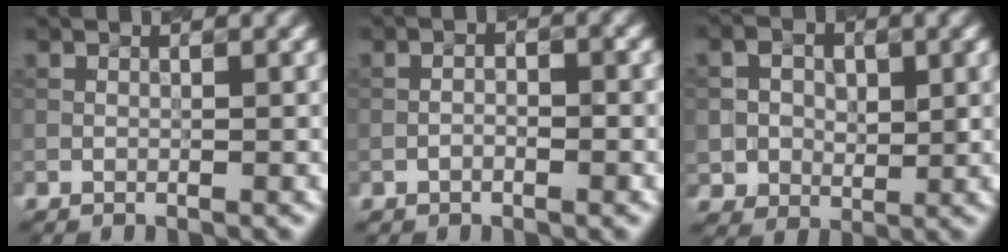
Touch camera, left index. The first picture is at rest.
{"total": 1.2, "force": [-0.8, 0.2, 0.9], "torque": [-0.021, 0.011, -0.009]}
{"total": 2.9, "force": [0.5, 2.6, 1.1], "torque": [-0.031, -0.003, 0.015]}